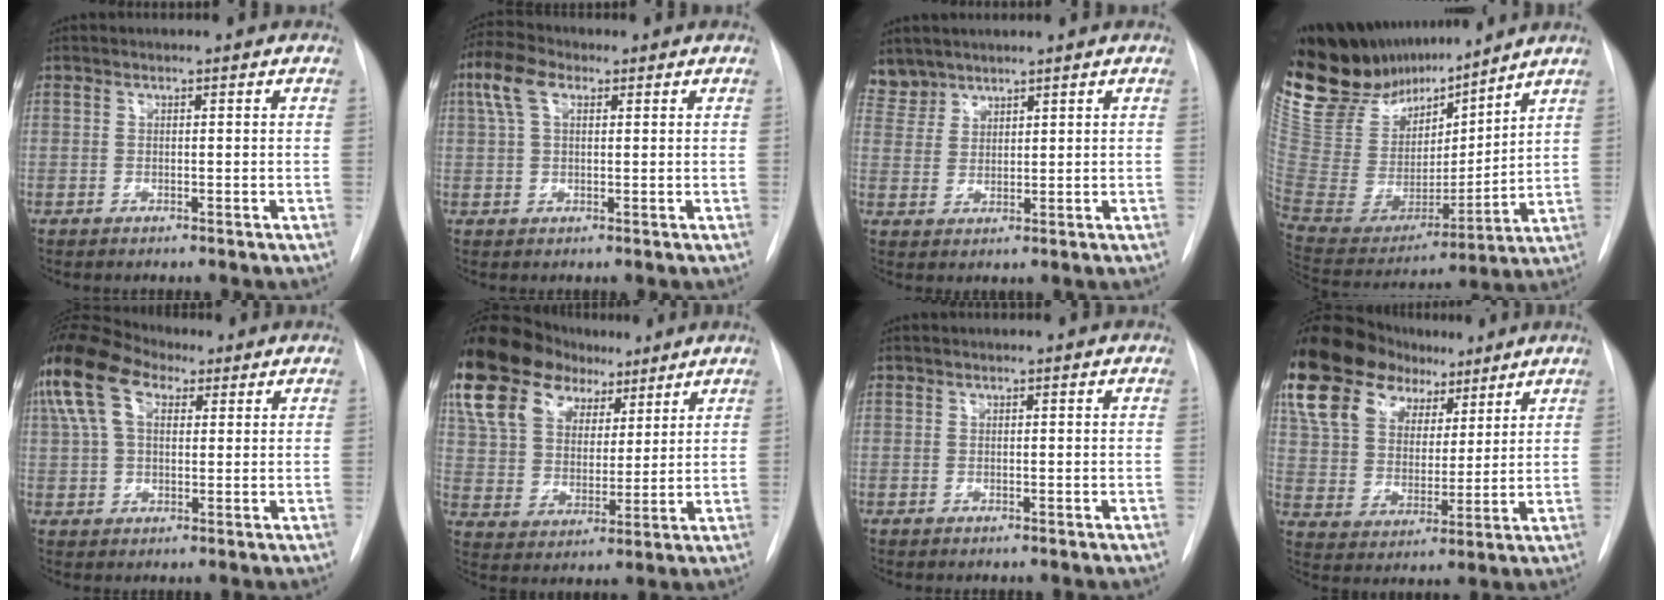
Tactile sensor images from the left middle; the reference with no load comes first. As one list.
[{"total": 5.8, "force": [2.5, 2.8, 4.4], "torque": [-0.108, 0.026, 0.048]}, {"total": 4.0, "force": [3.7, 1.5, -0.4], "torque": [0.012, 0.009, 0.080]}, {"total": 21.2, "force": [18.8, 5.4, 8.3], "torque": [-0.159, -0.010, 0.346]}, {"total": 12.0, "force": [5.8, 6.4, 8.3], "torque": [-0.193, 0.053, 0.110]}, {"total": 21.7, "force": [13.6, 13.0, 10.8], "torque": [-0.247, 0.073, 0.246]}, {"total": 0.0}, {"total": 19.0, "force": [12.2, 11.2, 9.3], "torque": [-0.186, 0.062, 0.218]}]